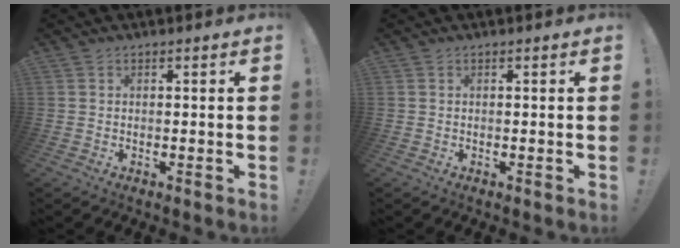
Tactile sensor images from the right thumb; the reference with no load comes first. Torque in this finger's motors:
{"motor_torque": [0.02, -0.08, 0.07, -0.15, 0.06]}